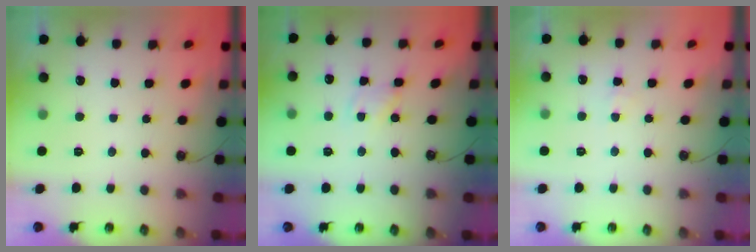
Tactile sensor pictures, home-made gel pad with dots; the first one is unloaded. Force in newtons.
{"total": 1.2, "press": 1.1, "slide": 0.2}
{"total": 2.5, "press": 2.4, "slide": 0.4}